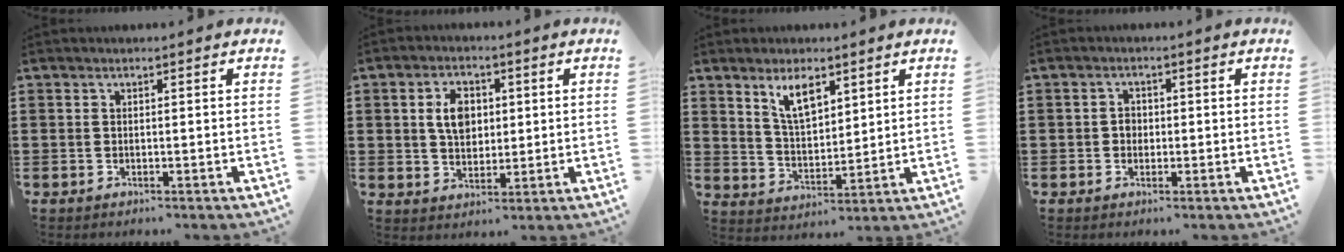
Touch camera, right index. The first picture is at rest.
{"total": 5.8, "force": [1.0, 4.0, 4.2], "torque": [-0.085, 0.014, 0.013]}
{"total": 6.4, "force": [3.8, 2.7, 4.4], "torque": [-0.089, 0.002, 0.067]}
{"total": 1.6, "force": [-0.2, 1.3, 0.9], "torque": [-0.018, 0.005, -0.006]}